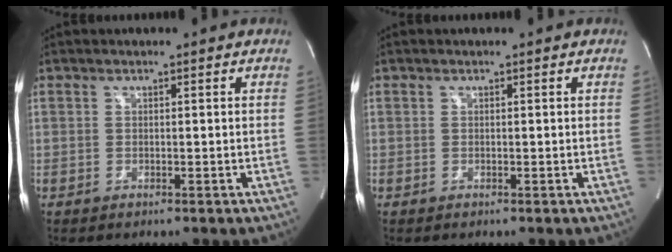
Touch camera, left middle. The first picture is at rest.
{"total": 0.0}